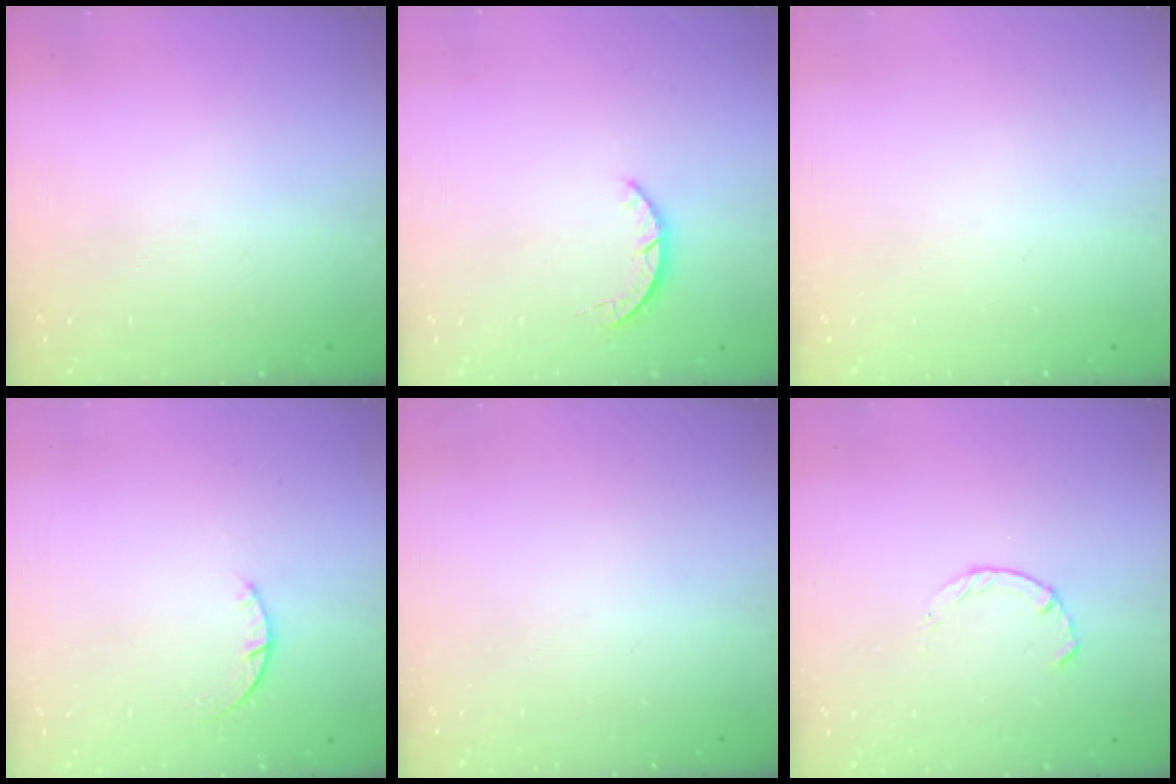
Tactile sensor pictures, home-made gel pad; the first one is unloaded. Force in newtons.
{"total": 2.2, "press": 2.2, "slide": 0.4}
{"total": 0.0}
{"total": 1.2, "press": 1.2, "slide": 0.3}
{"total": 0.0}
{"total": 2.2, "press": 2.2, "slide": 0.4}